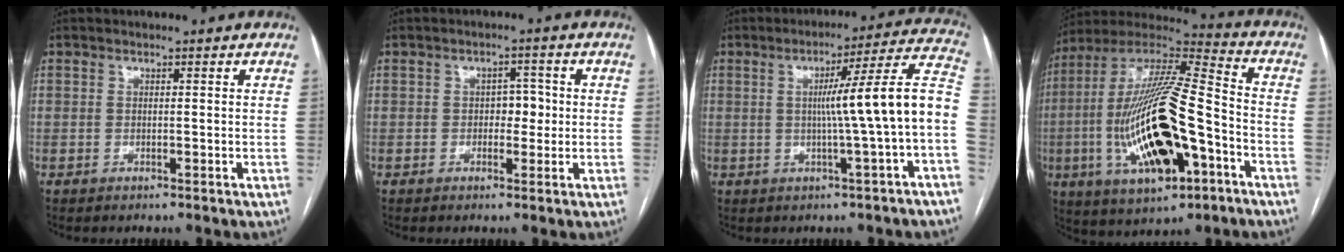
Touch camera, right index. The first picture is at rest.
{"total": 3.2, "force": [-0.1, 2.0, 2.5], "torque": [-0.026, 0.010, -0.002]}
{"total": 12.6, "force": [-1.2, -1.6, 12.5], "torque": [-0.164, 0.022, -0.020]}
{"total": 24.0, "force": [-6.6, 6.5, 22.2], "torque": [-0.457, -0.016, -0.104]}